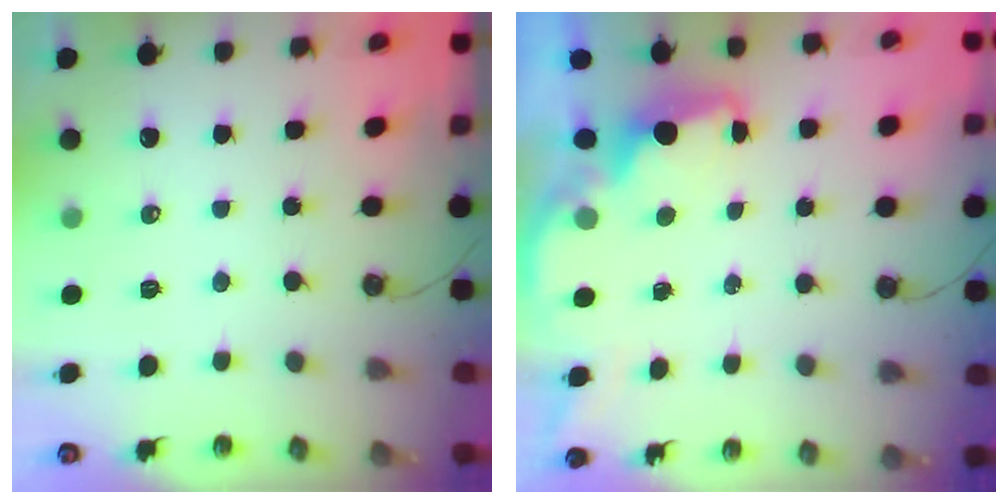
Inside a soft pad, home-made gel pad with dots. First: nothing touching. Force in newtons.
{"total": 2.0, "press": 1.8, "slide": 0.8}